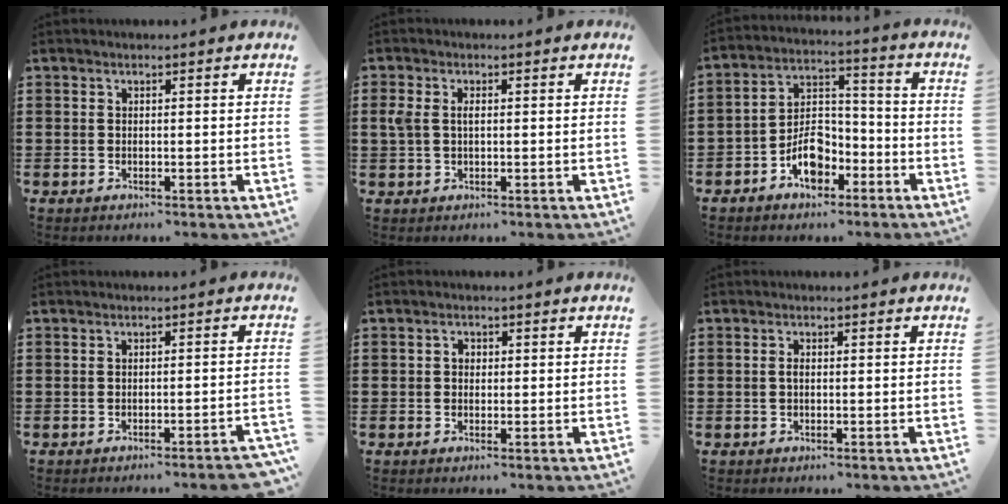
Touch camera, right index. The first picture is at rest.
{"total": 2.5, "force": [0.4, 1.4, 2.0], "torque": [-0.057, 0.003, 0.000]}
{"total": 7.3, "force": [-4.1, 4.3, 4.1], "torque": [-0.080, 0.019, -0.076]}
{"total": 1.8, "force": [-1.5, -0.3, 0.9], "torque": [-0.016, -0.001, -0.029]}
{"total": 1.2, "force": [0.1, 1.0, 0.6], "torque": [-0.014, 0.006, 0.001]}
{"total": 1.0, "force": [-0.1, 0.4, 0.9], "torque": [-0.019, 0.000, -0.002]}